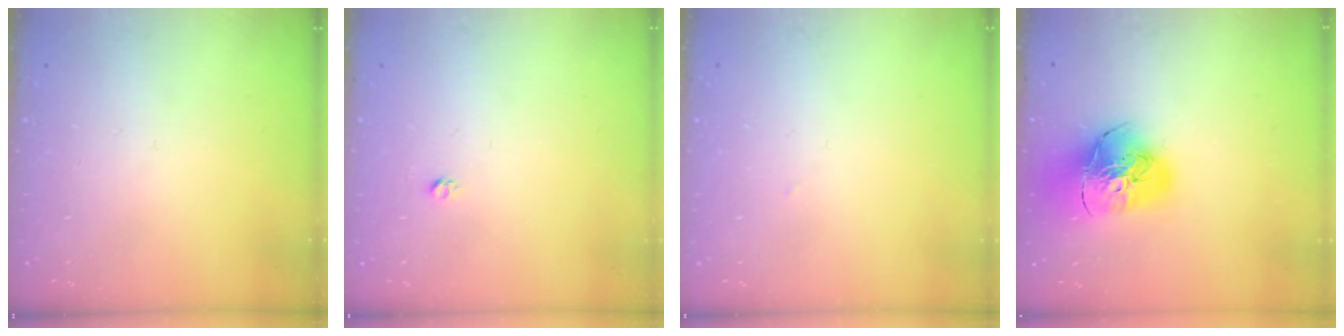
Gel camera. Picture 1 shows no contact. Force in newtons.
{"total": 2.7, "press": 2.7, "slide": 0.3}
{"total": 1.1, "press": 1.1, "slide": 0.1}
{"total": 18.7, "press": 18.6, "slide": 2.1}